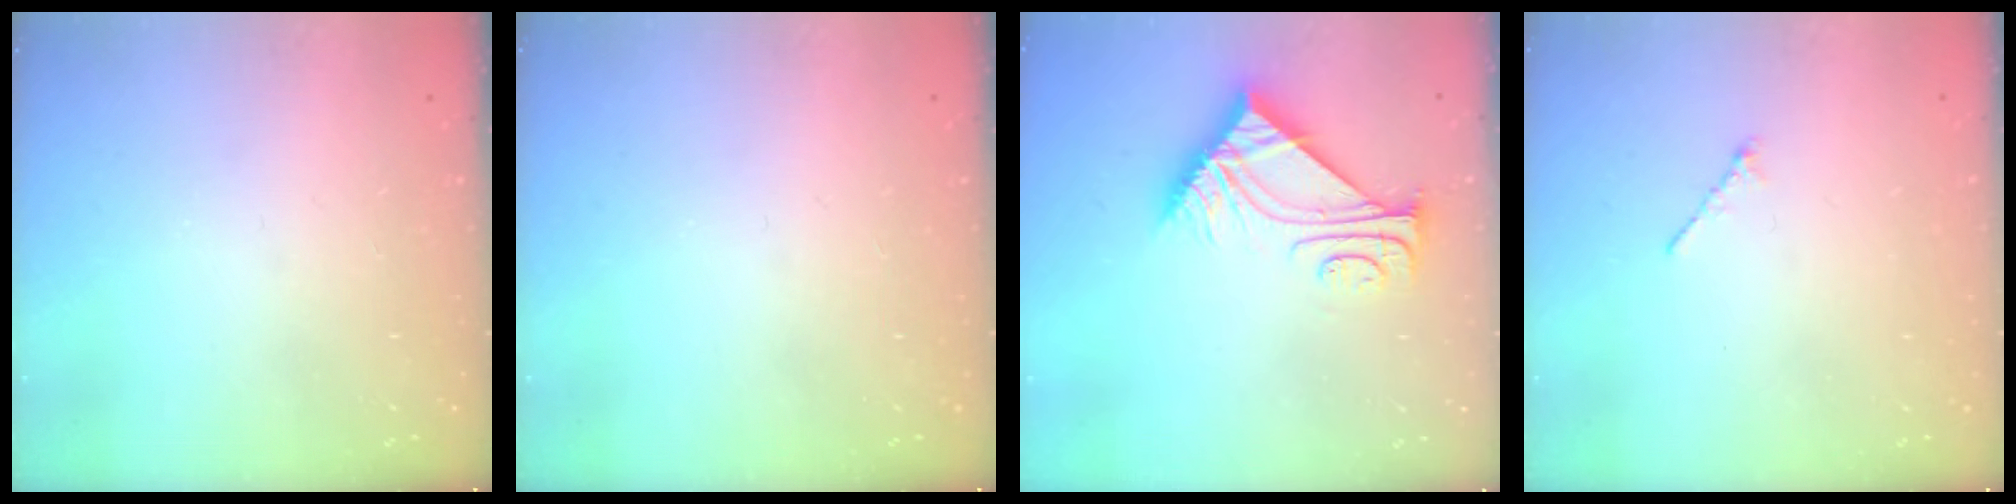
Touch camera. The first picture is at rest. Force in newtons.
{"total": 0.0}
{"total": 9.0, "press": 9.0, "slide": 0.1}
{"total": 0.8, "press": 0.7, "slide": 0.4}